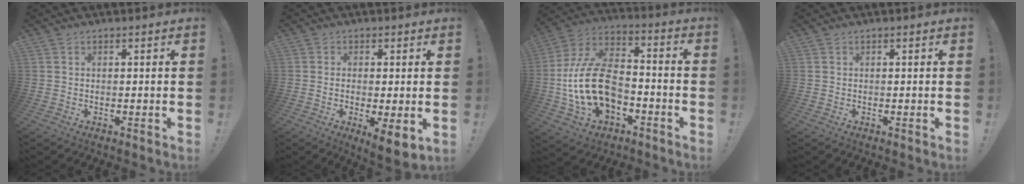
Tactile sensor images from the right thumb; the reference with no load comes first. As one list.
[{"total": 5.3, "force": [-0.5, 1.3, 5.1], "torque": [-0.065, -0.009, -0.002]}, {"total": 20.2, "force": [-4.4, 13.2, 14.6], "torque": [-0.286, 0.033, -0.066]}, {"total": 0.0}]